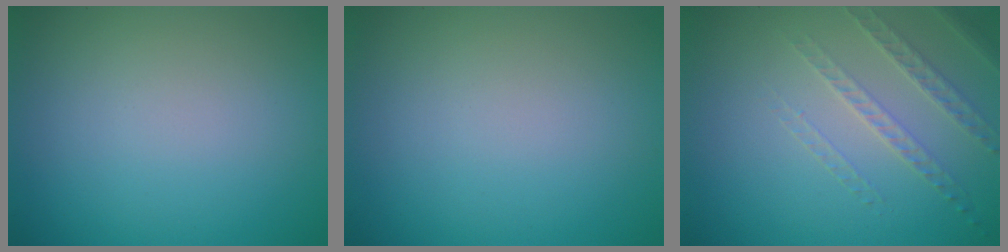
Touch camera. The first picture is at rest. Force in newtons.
{"total": 0.0}
{"total": 1.6, "press": 1.3, "slide": 0.9}